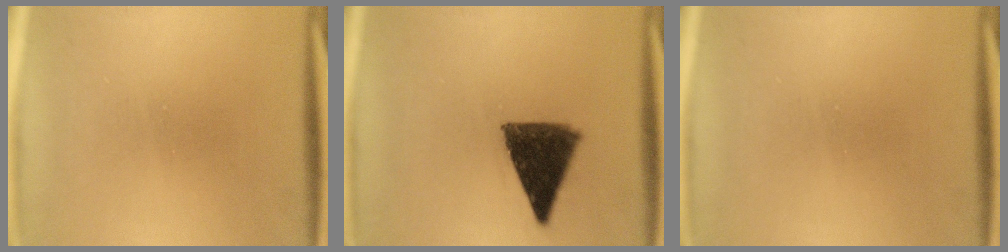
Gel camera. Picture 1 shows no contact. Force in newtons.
{"total": 9.1}
{"total": 0.0}